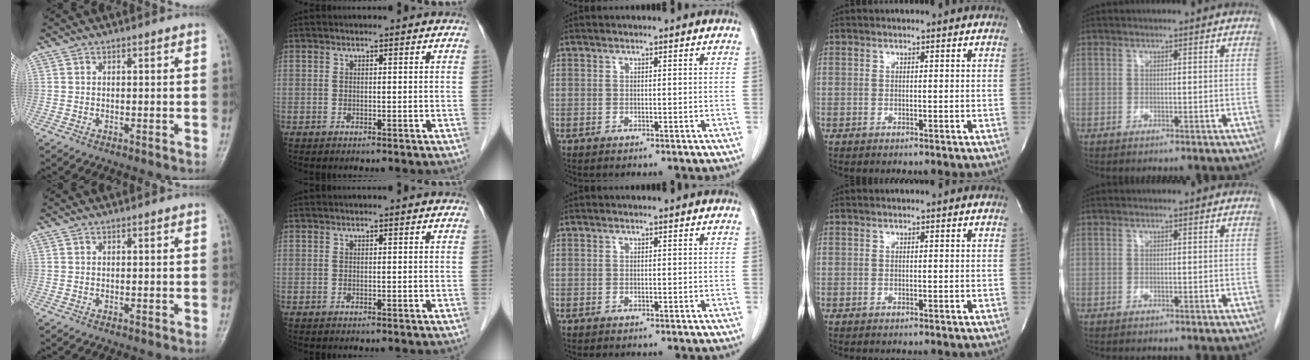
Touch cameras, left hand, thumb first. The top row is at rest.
{}